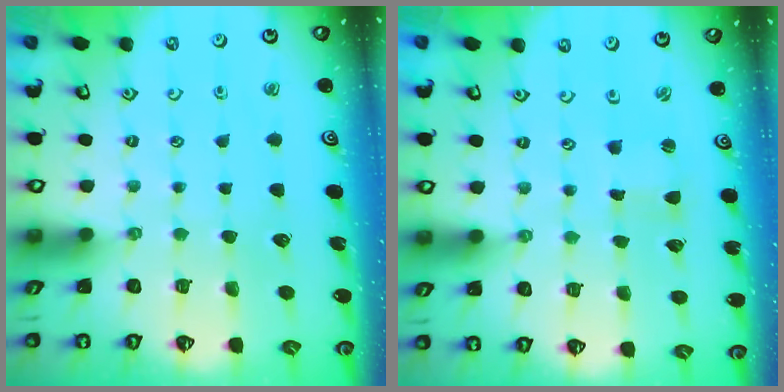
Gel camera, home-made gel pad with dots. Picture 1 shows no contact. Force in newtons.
{"total": 0.0}